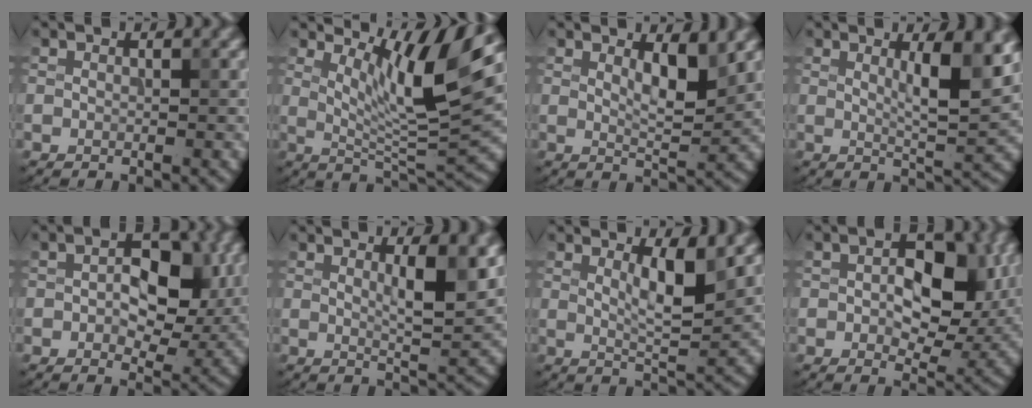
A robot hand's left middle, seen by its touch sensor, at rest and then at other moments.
{"total": 7.7, "force": [3.7, 1.5, 6.6], "torque": [-0.106, -0.011, 0.068]}
{"total": 3.1, "force": [1.5, 0.7, 2.7], "torque": [-0.043, -0.007, 0.026]}
{"total": 5.3, "force": [1.7, 1.0, 4.9], "torque": [-0.073, -0.005, 0.029]}
{"total": 6.7, "force": [0.6, 4.0, 5.3], "torque": [-0.054, 0.002, 0.006]}
{"total": 4.3, "force": [1.4, 0.9, 4.0], "torque": [-0.060, -0.007, 0.023]}
{"total": 3.6, "force": [1.4, 0.7, 3.3], "torque": [-0.054, -0.008, 0.027]}
{"total": 7.8, "force": [0.8, 4.5, 6.4], "torque": [-0.074, 0.001, 0.009]}